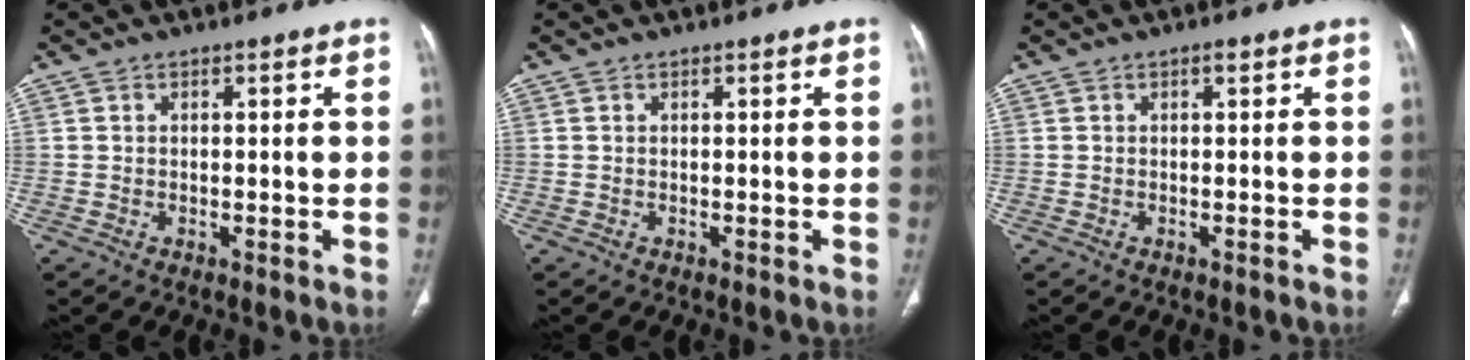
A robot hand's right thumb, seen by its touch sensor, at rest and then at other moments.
{"total": 0.0}
{"total": 0.8, "force": [0.0, 0.0, 0.8], "torque": [-0.015, -0.001, 0.002]}